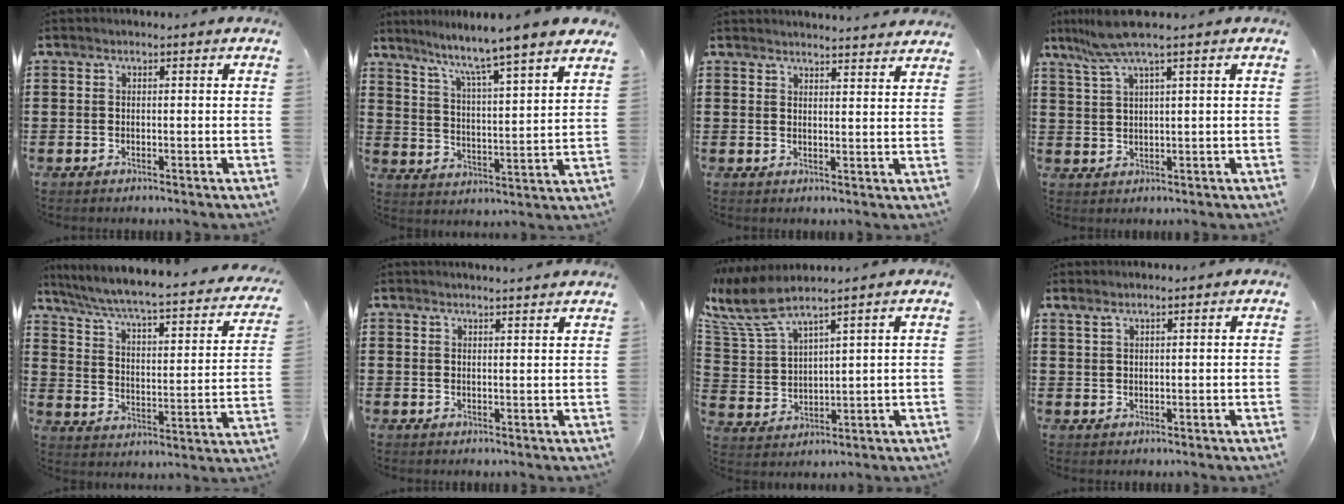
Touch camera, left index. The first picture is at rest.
{"total": 5.8, "force": [5.0, -1.5, 2.3], "torque": [-0.067, -0.049, 0.074]}
{"total": 2.8, "force": [2.7, -0.5, -0.1], "torque": [-0.008, -0.012, 0.051]}
{"total": 6.0, "force": [3.8, -0.1, 4.6], "torque": [-0.107, -0.004, 0.067]}
{"total": 4.6, "force": [3.5, 0.1, 2.9], "torque": [-0.076, -0.041, 0.048]}
{"total": 1.8, "force": [1.8, -0.3, 0.1], "torque": [-0.005, -0.001, 0.034]}
{"total": 7.4, "force": [6.0, 1.2, 4.2], "torque": [-0.112, -0.032, 0.105]}
{"total": 1.3, "force": [1.1, 0.0, 0.7], "torque": [-0.014, 0.000, 0.021]}